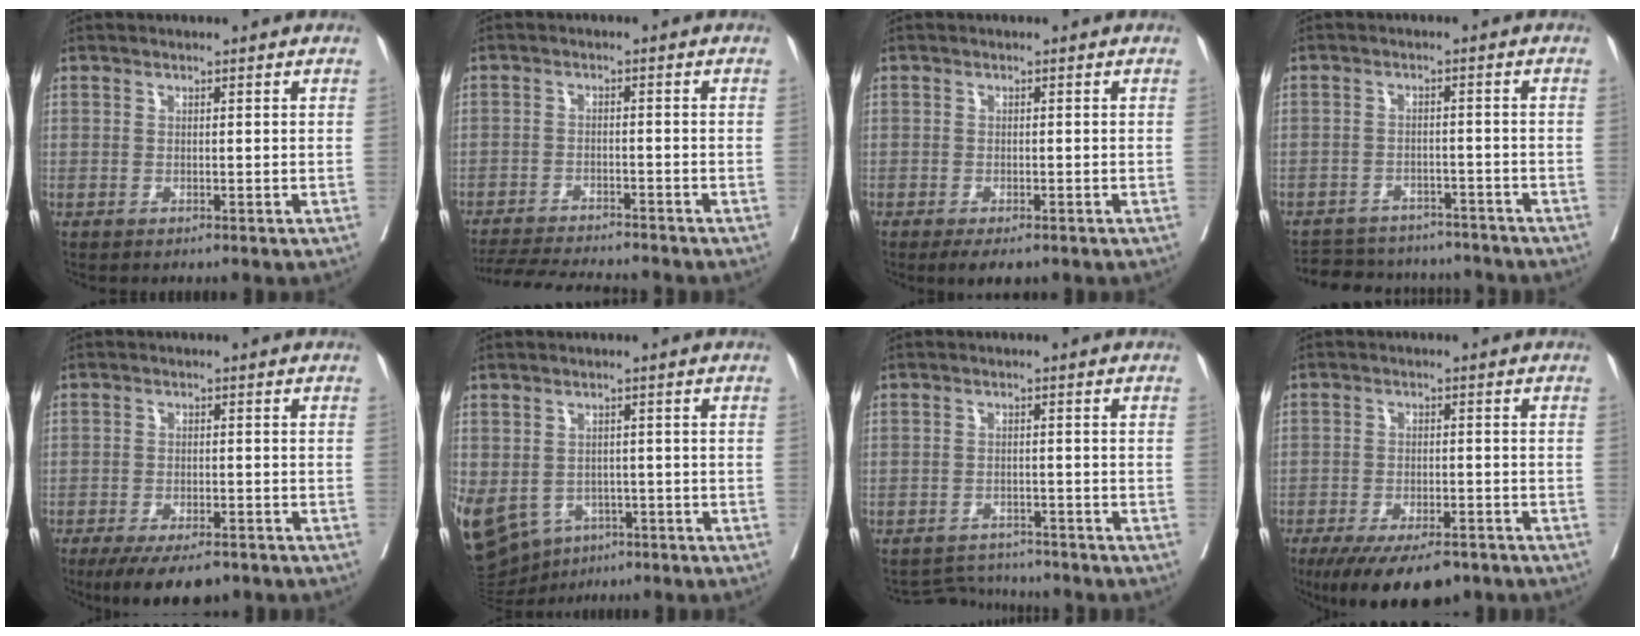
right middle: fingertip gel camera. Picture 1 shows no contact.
{"total": 11.5, "force": [-10.8, 0.9, 3.8], "torque": [-0.063, -0.011, -0.159]}
{"total": 3.2, "force": [-2.3, 1.3, 1.8], "torque": [-0.024, -0.006, -0.031]}
{"total": 12.6, "force": [-11.6, 4.2, 2.4], "torque": [-0.046, 0.014, -0.148]}
{"total": 8.2, "force": [-6.3, 3.0, 4.4], "torque": [-0.063, -0.006, -0.097]}
{"total": 23.6, "force": [-9.8, 18.7, 10.6], "torque": [-0.358, -0.017, -0.132]}
{"total": 4.4, "force": [-4.3, 0.4, -1.0], "torque": [0.011, 0.005, -0.067]}
{"total": 11.2, "force": [-8.3, 4.3, 6.2], "torque": [-0.095, -0.010, -0.126]}